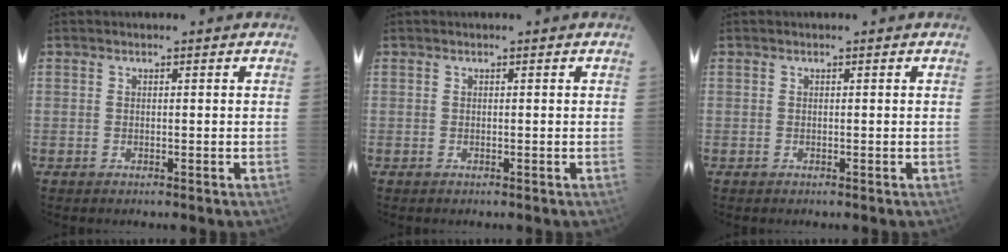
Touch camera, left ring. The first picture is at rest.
{"total": 0.0}
{"total": 0.0}